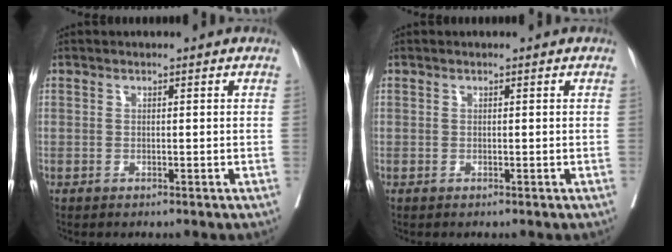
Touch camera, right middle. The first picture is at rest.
{"total": 0.0}